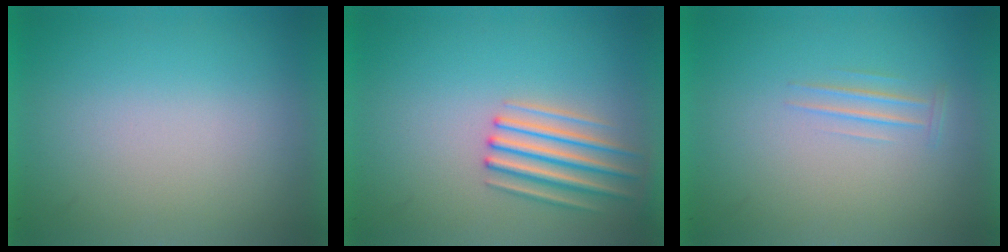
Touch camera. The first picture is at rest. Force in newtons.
{"total": 3.0}
{"total": 1.1}